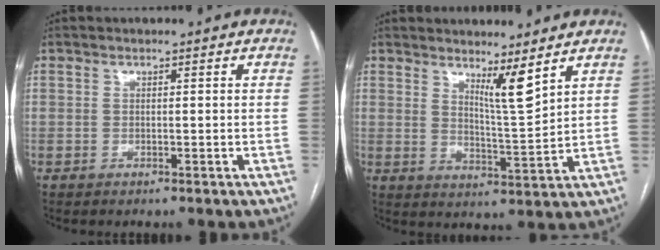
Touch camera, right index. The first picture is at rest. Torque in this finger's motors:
{"motor_torque": [0.06, 0.21, 0.11, 0.02]}